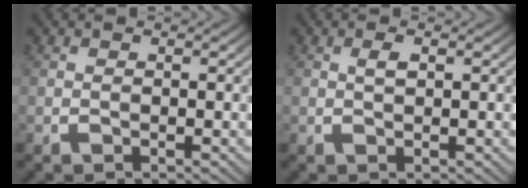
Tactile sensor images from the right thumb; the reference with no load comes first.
{"total": 0.9, "force": [0.3, 0.3, 0.8], "torque": [-0.015, 0.001, 0.010]}